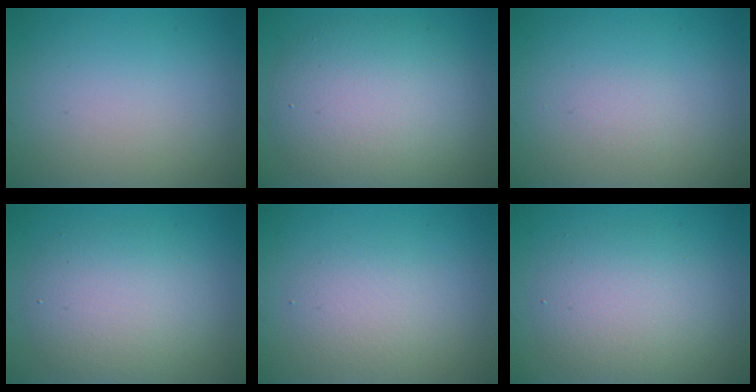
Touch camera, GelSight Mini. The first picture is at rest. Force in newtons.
{"total": 8.1, "press": 8.1, "slide": 0.4}
{"total": 0.6, "press": 0.6, "slide": 0.0}
{"total": 4.9, "press": 4.9, "slide": 0.4}
{"total": 2.2, "press": 2.2, "slide": 0.1}
{"total": 4.3, "press": 4.3, "slide": 0.2}